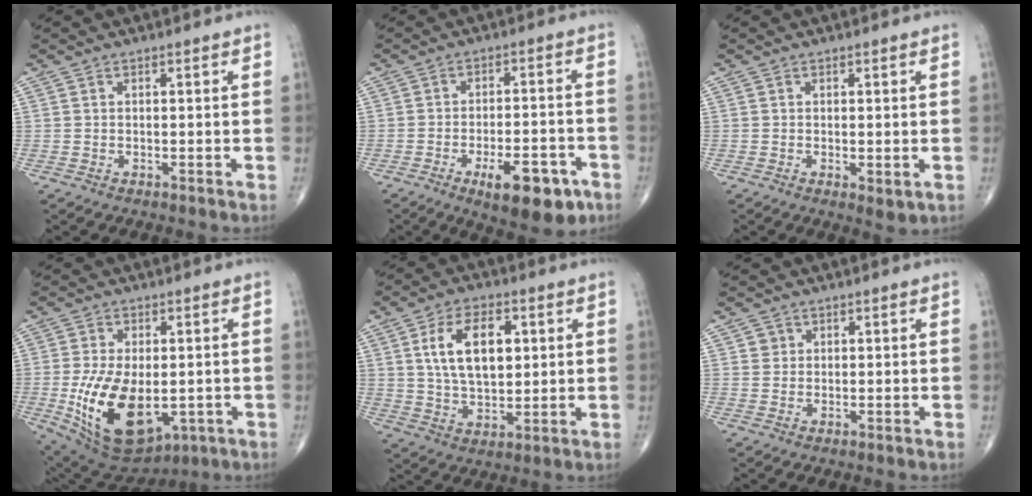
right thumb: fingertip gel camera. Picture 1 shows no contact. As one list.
[{"total": 12.4, "force": [-6.3, 4.9, 9.6], "torque": [-0.122, 0.024, -0.083]}, {"total": 2.3, "force": [-0.4, 1.0, 2.1], "torque": [-0.030, -0.009, -0.002]}, {"total": 17.4, "force": [-3.3, 9.7, 14.1], "torque": [-0.255, -0.013, -0.025]}, {"total": 12.6, "force": [3.1, 7.2, 9.9], "torque": [-0.155, -0.006, 0.056]}, {"total": 1.7, "force": [0.6, 1.5, 0.2], "torque": [0.008, -0.001, 0.005]}]